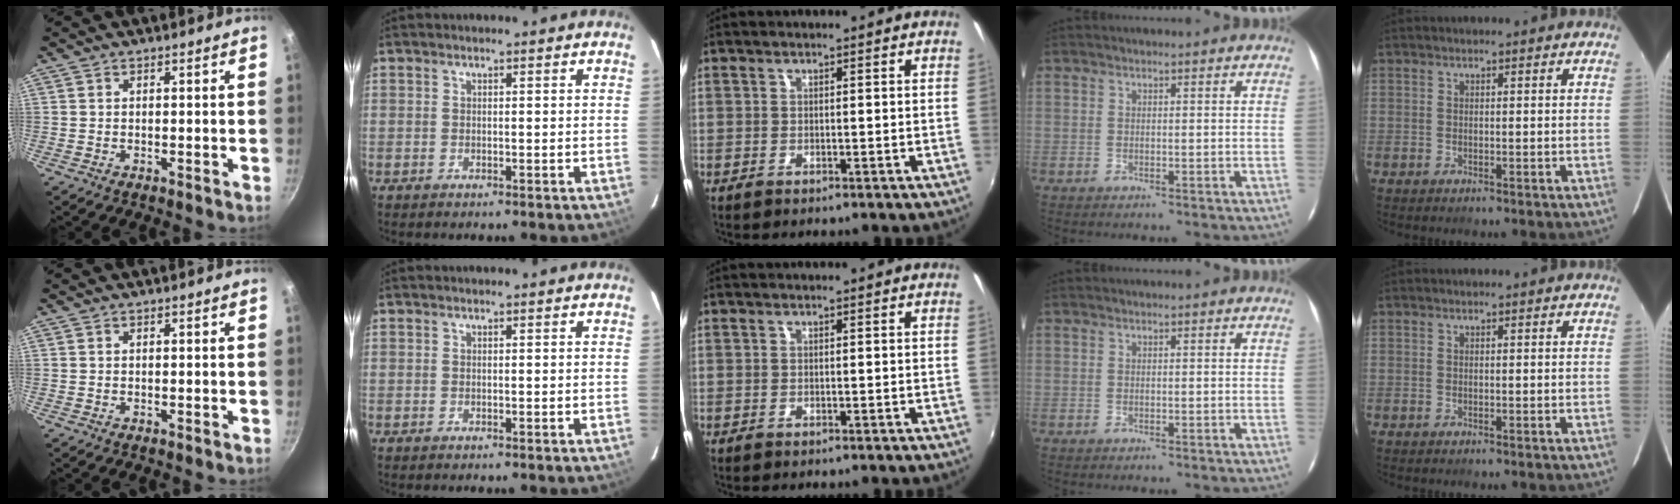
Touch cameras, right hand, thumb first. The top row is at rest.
{}